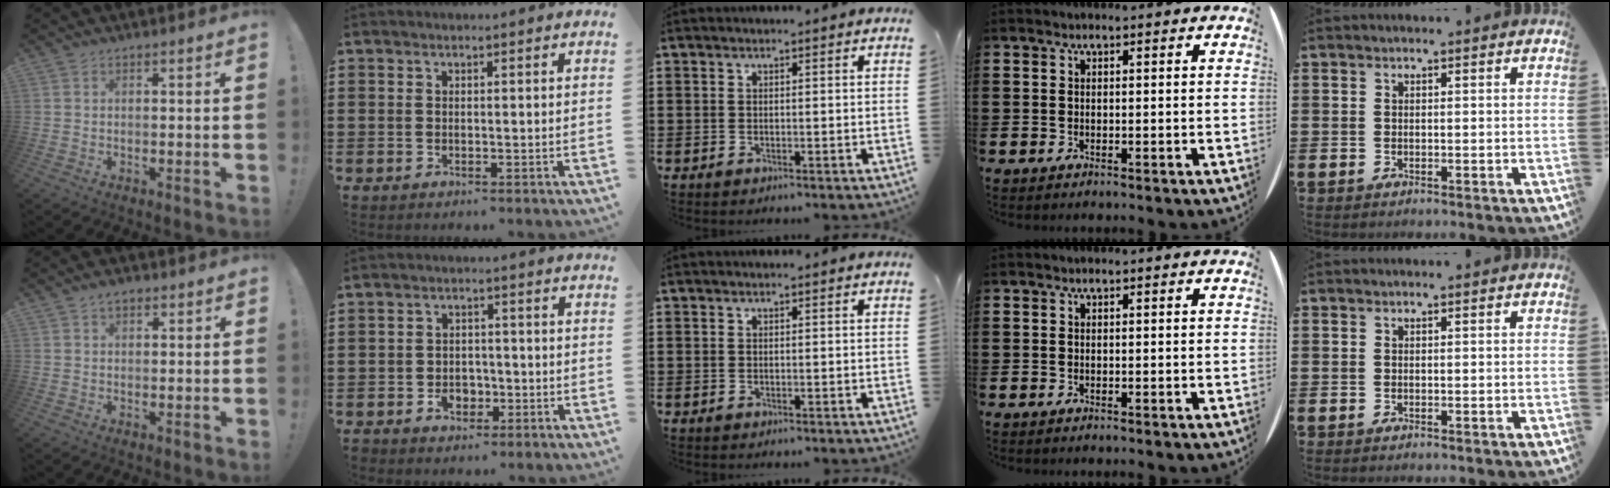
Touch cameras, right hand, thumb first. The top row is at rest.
{"thumb": {"total": 2.5, "force": [1.4, 1.4, 1.5], "torque": [-0.024, -0.001, 0.024]}, "index": {"total": 3.3, "force": [-1.5, 2.5, 1.5], "torque": [-0.031, 0.006, -0.031]}}